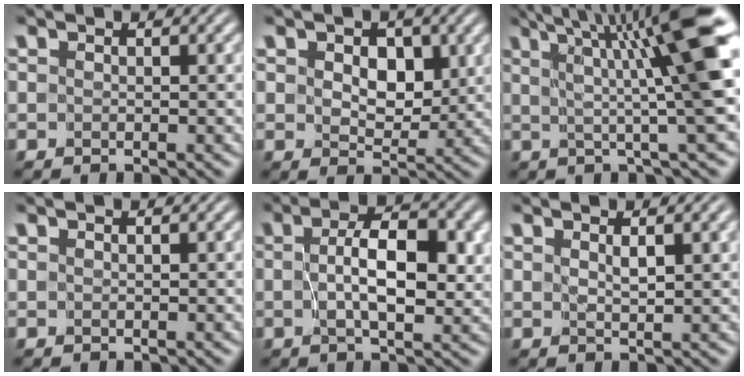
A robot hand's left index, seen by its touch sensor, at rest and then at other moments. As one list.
[{"total": 3.6, "force": [1.0, 2.4, 2.5], "torque": [-0.043, -0.005, 0.009]}, {"total": 10.8, "force": [3.2, 1.1, 10.3], "torque": [-0.121, 0.019, 0.043]}, {"total": 0.0}, {"total": 5.8, "force": [0.3, 2.2, 5.4], "torque": [-0.088, 0.002, 0.004]}, {"total": 1.6, "force": [0.9, 0.0, 1.4], "torque": [-0.020, -0.001, 0.018]}]